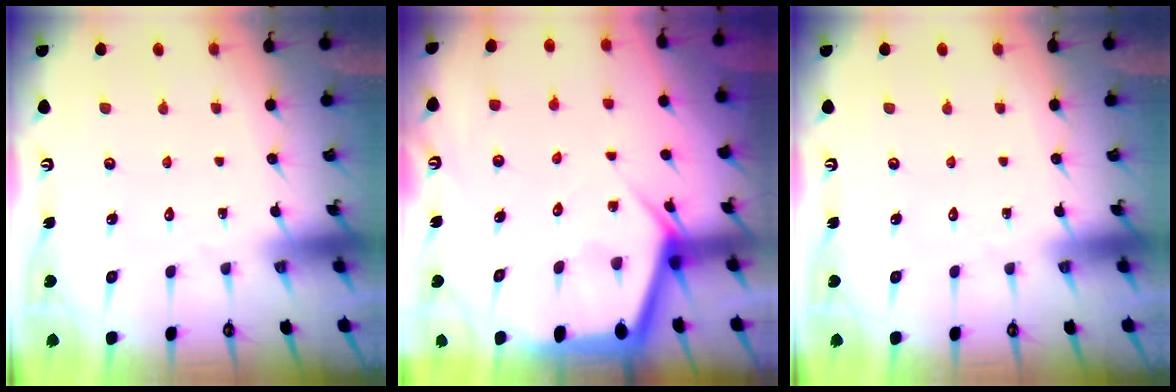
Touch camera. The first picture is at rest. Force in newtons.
{"total": 6.2, "press": 6.2, "slide": 0.5}
{"total": 0.0}